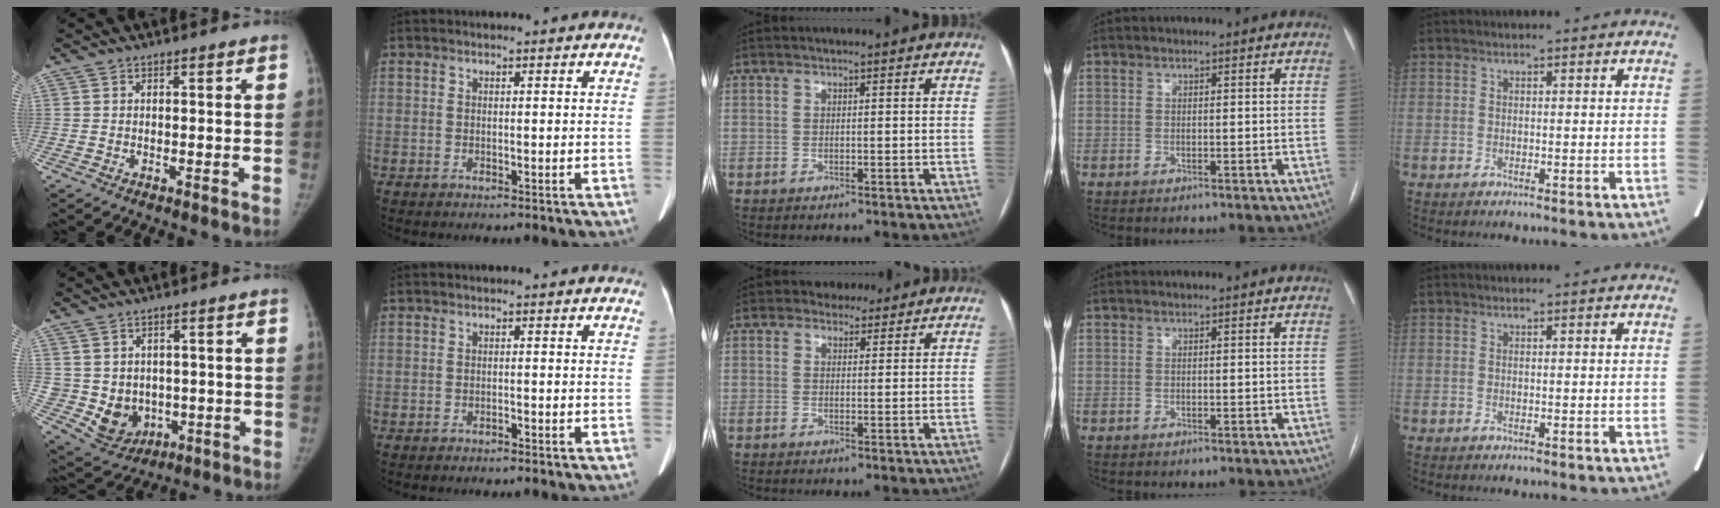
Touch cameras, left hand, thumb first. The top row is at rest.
{"thumb": {"total": 8.4, "force": [-0.9, 7.3, 4.0], "torque": [-0.035, 0.003, 0.009]}, "index": {"total": 0.6, "force": [-0.6, 0.1, 0.2], "torque": [-0.007, -0.005, -0.010]}, "middle": {"total": 2.7, "force": [2.2, 1.6, 0.0], "torque": [0.005, 0.008, 0.030]}}